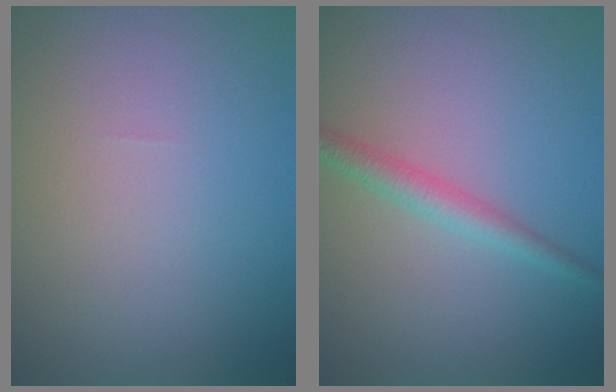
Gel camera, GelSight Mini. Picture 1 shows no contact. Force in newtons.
{"total": 2.2, "press": 2.2, "slide": 0.0}